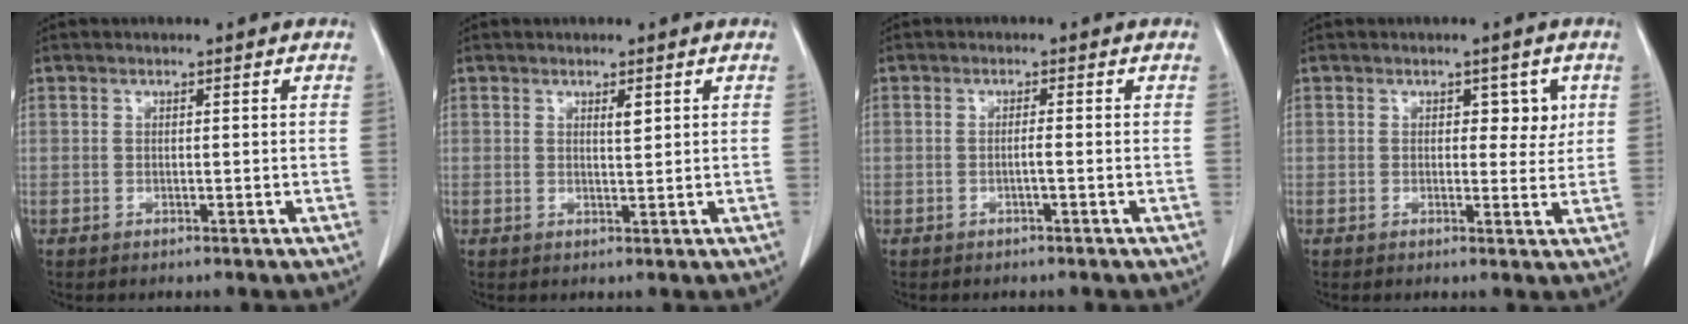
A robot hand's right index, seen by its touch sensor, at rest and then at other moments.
{"total": 1.4, "force": [0.7, 0.2, 1.2], "torque": [-0.021, -0.005, 0.011]}
{"total": 0.9, "force": [-0.3, -0.2, 0.8], "torque": [-0.016, 0.001, -0.005]}
{"total": 3.2, "force": [1.1, 1.9, 2.3], "torque": [-0.019, 0.001, 0.011]}